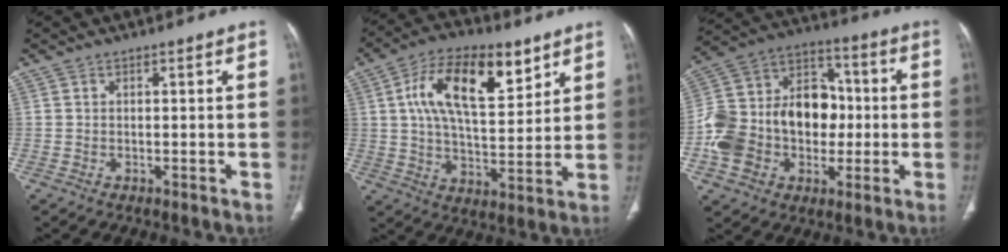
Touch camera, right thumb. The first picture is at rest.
{"total": 17.6, "force": [7.4, 8.4, 13.6], "torque": [-0.205, -0.016, 0.126]}
{"total": 22.0, "force": [-2.4, 16.4, 14.5], "torque": [-0.234, 0.049, -0.034]}